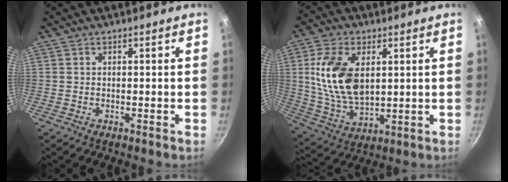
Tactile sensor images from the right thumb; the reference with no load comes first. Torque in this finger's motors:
{"motor_torque": [-0.87, 1.40, 0.66, 0.30, 0.17]}